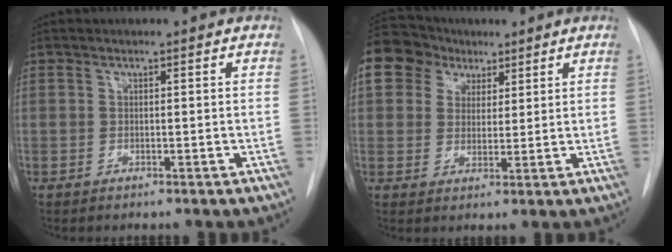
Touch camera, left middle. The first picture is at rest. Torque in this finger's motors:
{"motor_torque": [0.36, -0.35, 0.24, 0.06]}